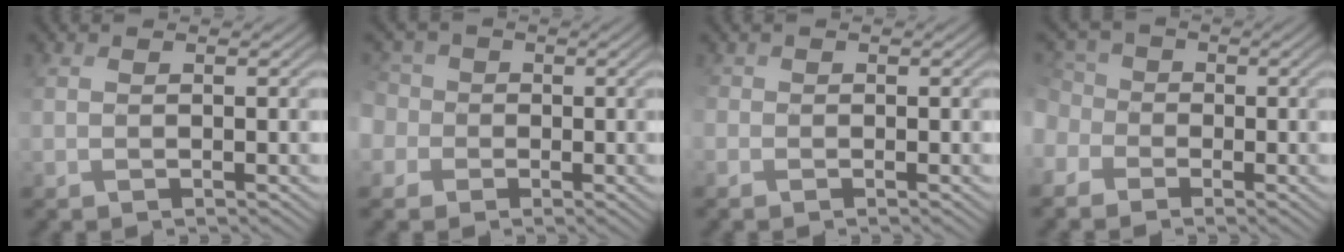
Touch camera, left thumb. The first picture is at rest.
{"total": 5.1, "force": [-0.7, 4.9, 1.2], "torque": [-0.052, 0.006, -0.041]}
{"total": 0.9, "force": [-0.8, 0.3, -0.3], "torque": [0.007, -0.007, -0.017]}
{"total": 4.4, "force": [-1.8, 3.7, 1.5], "torque": [-0.057, -0.003, -0.040]}